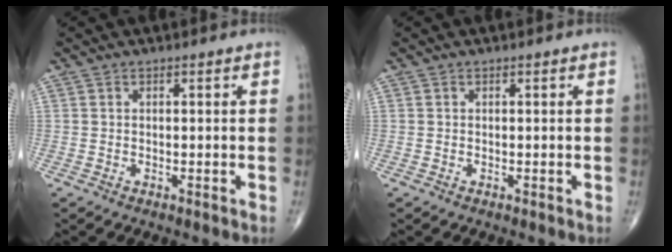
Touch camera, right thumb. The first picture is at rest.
{"total": 0.0}